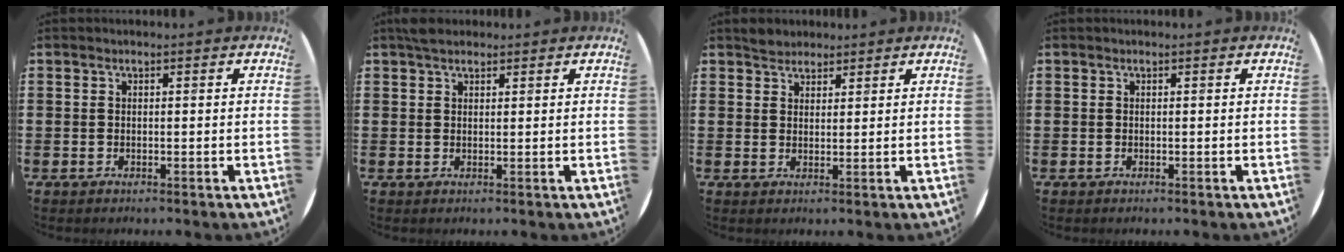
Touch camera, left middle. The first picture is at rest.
{"total": 2.0, "force": [1.7, 0.8, 0.6], "torque": [-0.007, 0.002, 0.031]}
{"total": 2.2, "force": [2.1, 0.8, -0.2], "torque": [0.008, 0.002, 0.040]}
{"total": 0.0}